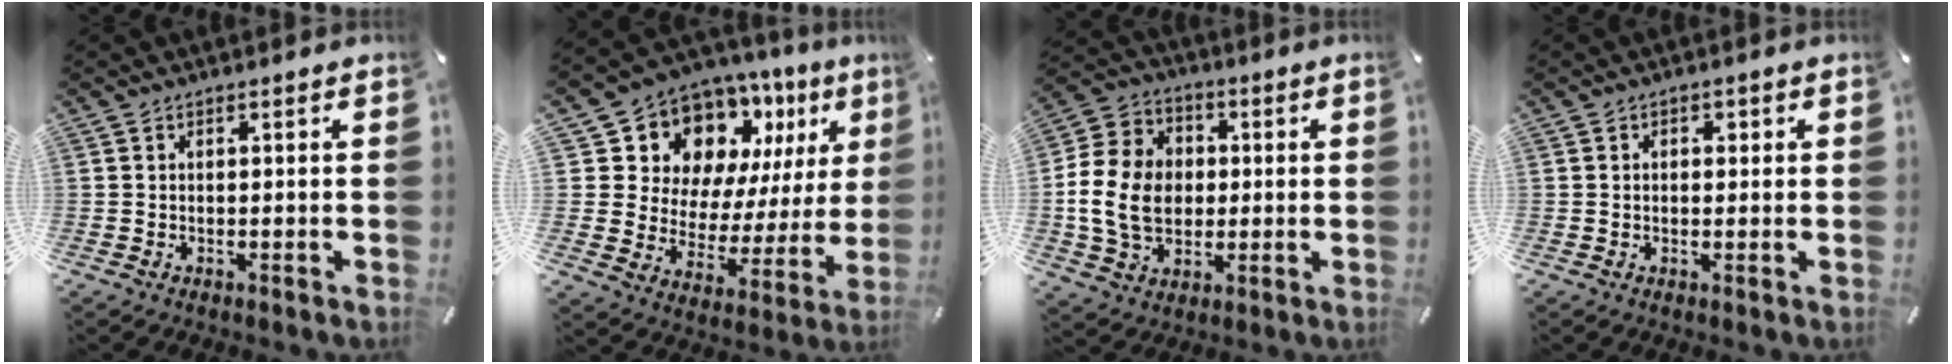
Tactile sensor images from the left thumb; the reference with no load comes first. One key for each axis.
{"total": 12.2, "fx": 8.8, "fy": 7.9, "fz": 2.8, "tx": -0.047, "ty": -0.097, "tz": 0.155}
{"total": 13.9, "fx": -0.8, "fy": 11.5, "fz": 7.9, "tx": -0.181, "ty": 0.017, "tz": -0.016}
{"total": 1.6, "fx": 0.1, "fy": 1.3, "fz": 0.9, "tx": -0.011, "ty": 0.005, "tz": -0.003}